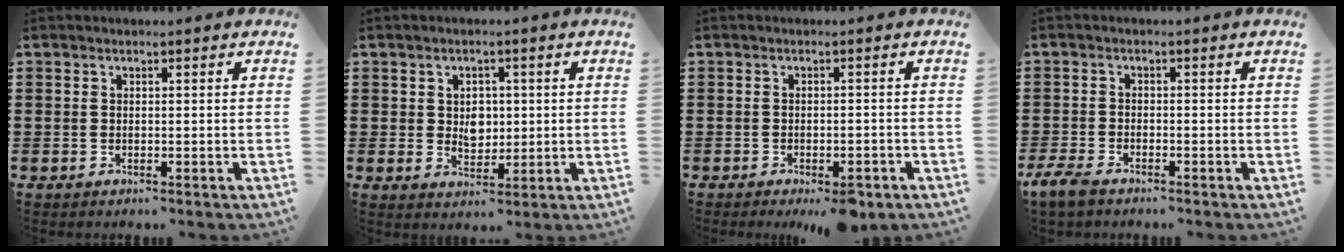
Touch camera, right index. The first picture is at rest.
{"total": 3.6, "force": [0.3, 2.7, 2.3], "torque": [-0.035, 0.003, 0.001]}
{"total": 2.1, "force": [-1.7, 0.4, 1.3], "torque": [-0.022, 0.004, -0.032]}
{"total": 2.6, "force": [-2.3, 0.7, 1.2], "torque": [-0.037, 0.001, -0.049]}